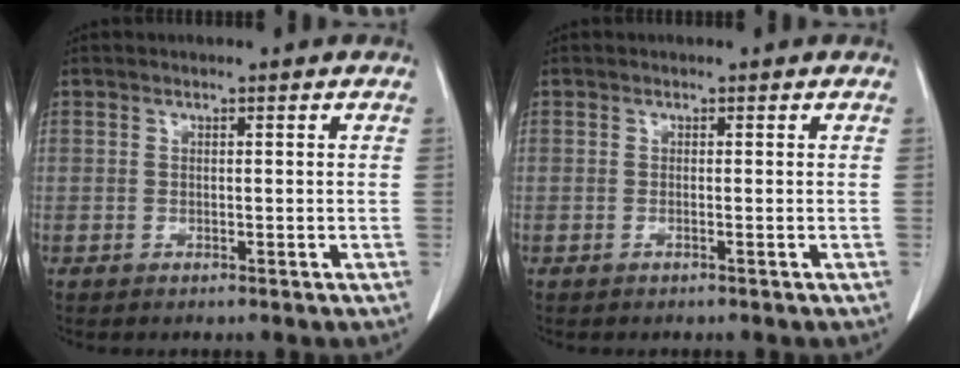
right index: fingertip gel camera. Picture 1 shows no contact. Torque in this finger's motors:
{"motor_torque": [0.00, 0.00, 0.00, 0.00]}